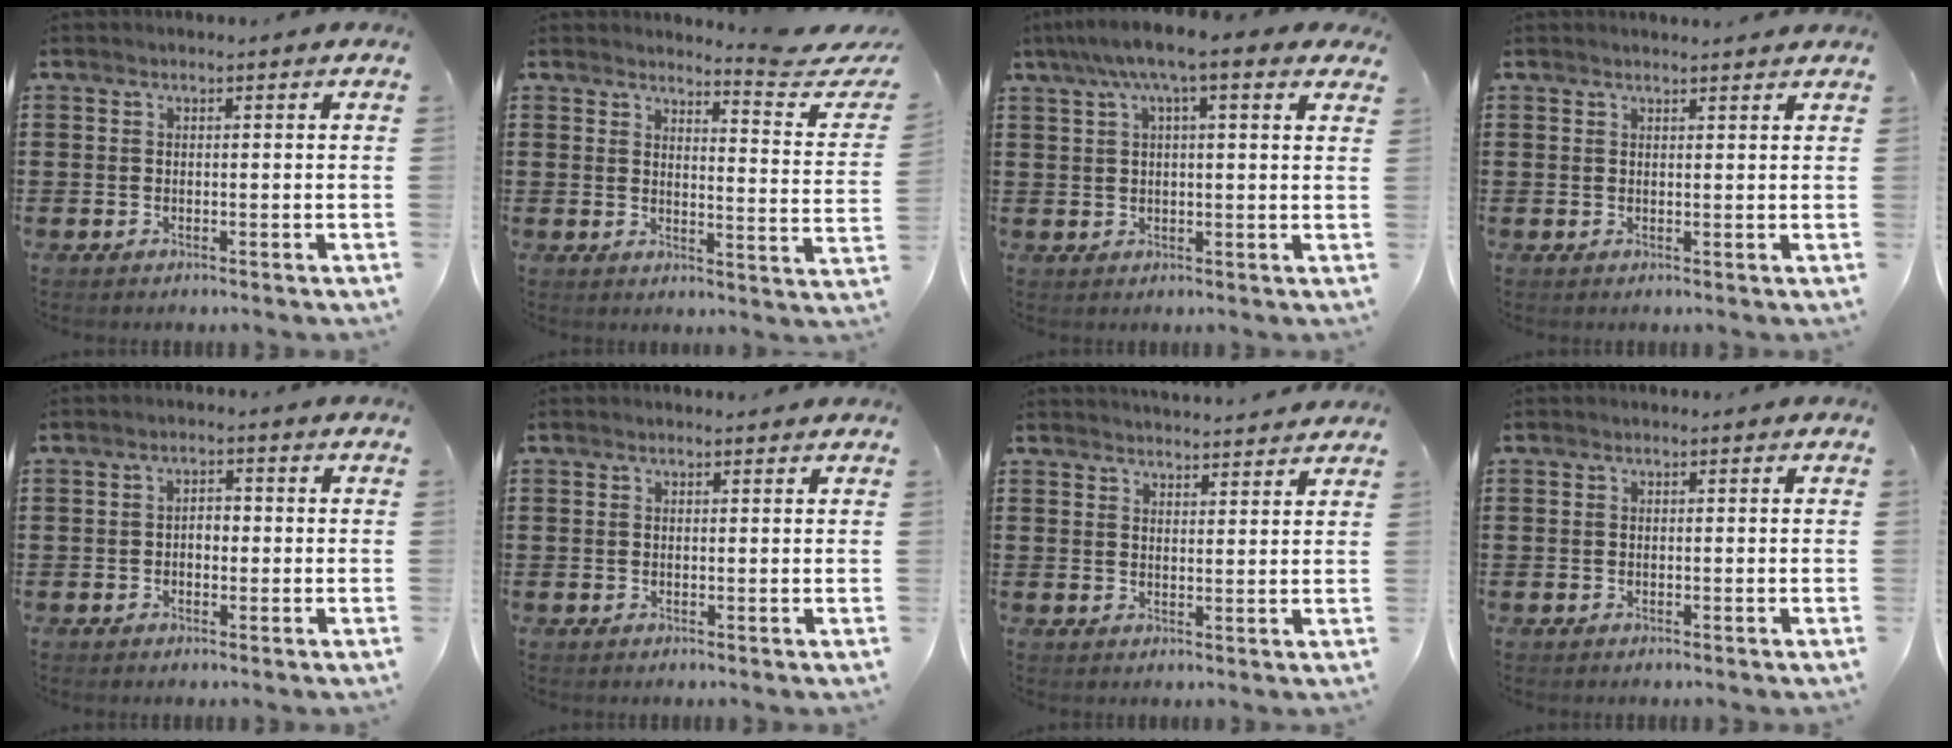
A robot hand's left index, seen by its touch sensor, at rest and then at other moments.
{"total": 5.1, "force": [4.5, -0.3, 2.5], "torque": [-0.043, -0.035, 0.070]}
{"total": 7.0, "force": [4.5, 1.4, 5.1], "torque": [-0.113, 0.004, 0.078]}
{"total": 1.4, "force": [1.4, -0.1, 0.3], "torque": [-0.007, 0.000, 0.027]}
{"total": 2.0, "force": [-0.2, 1.0, 1.8], "torque": [-0.034, 0.002, -0.005]}
{"total": 0.5, "force": [0.5, 0.1, 0.2], "torque": [-0.007, 0.001, 0.010]}
{"total": 3.0, "force": [3.0, -0.3, -0.2], "torque": [-0.005, -0.016, 0.058]}
{"total": 0.0}